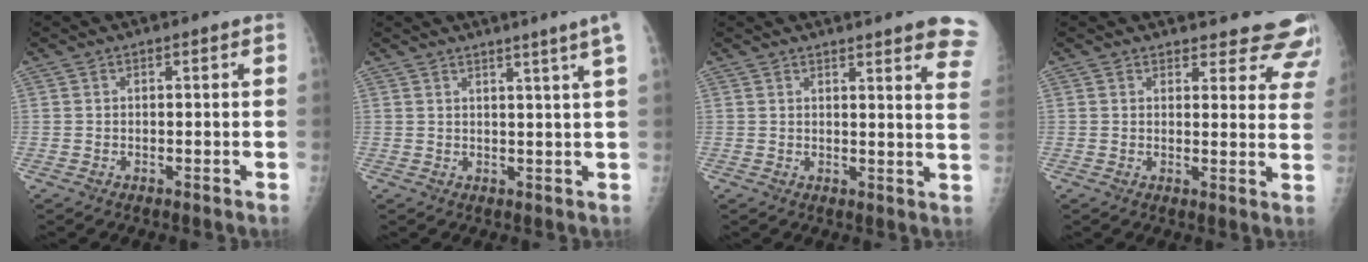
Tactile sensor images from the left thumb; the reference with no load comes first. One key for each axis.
{"total": 5.9, "fx": 3.8, "fy": -1.3, "fz": 4.3, "tx": -0.057, "ty": -0.016, "tz": 0.043}
{"total": 14.1, "fx": 11.2, "fy": 1.9, "fz": 8.3, "tx": -0.077, "ty": -0.055, "tz": 0.113}
{"total": 12.5, "fx": 11.9, "fy": 3.8, "fz": 1.1, "tx": 0.044, "ty": -0.086, "tz": 0.102}